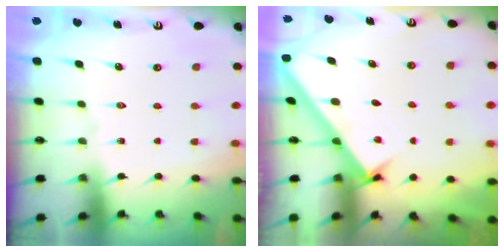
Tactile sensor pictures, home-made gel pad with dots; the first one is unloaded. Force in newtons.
{"total": 2.2, "press": 2.2, "slide": 0.2}